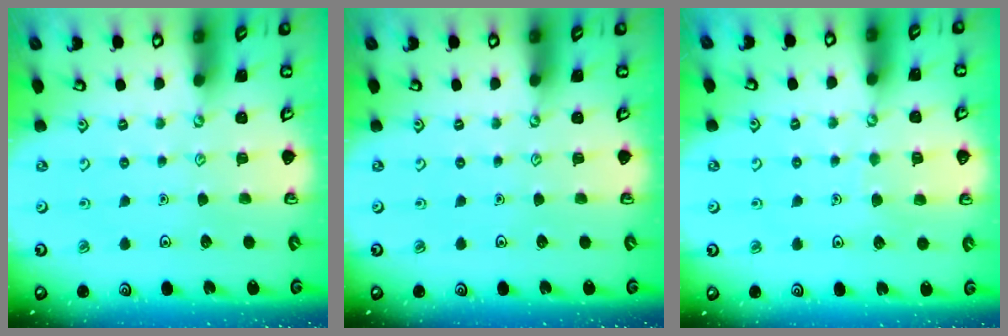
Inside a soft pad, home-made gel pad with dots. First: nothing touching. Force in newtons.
{"total": 0.0}
{"total": 3.1, "press": 3.1, "slide": 0.3}